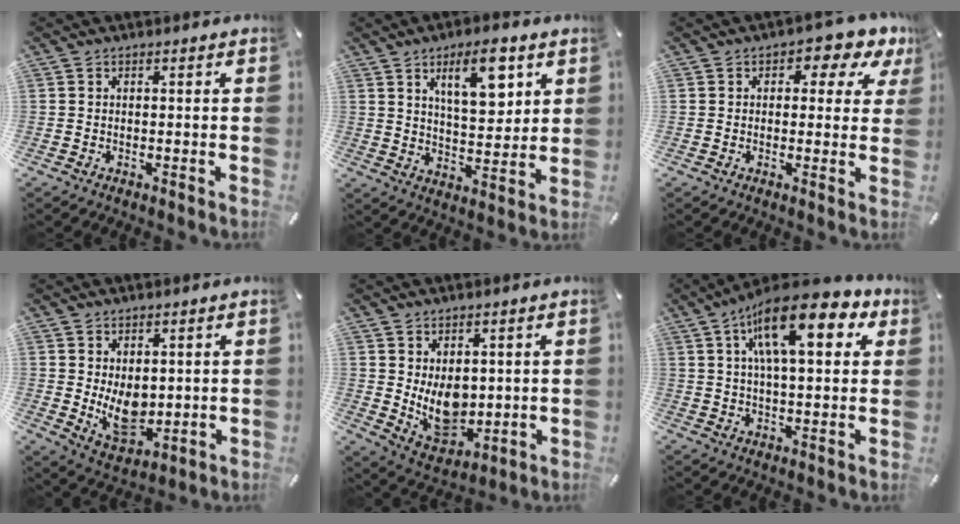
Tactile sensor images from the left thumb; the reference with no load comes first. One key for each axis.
{"total": 12.1, "fx": 6.4, "fy": 5.2, "fz": 8.9, "tx": -0.130, "ty": -0.024, "tz": 0.105}
{"total": 5.8, "fx": 2.4, "fy": 3.4, "fz": 4.0, "tx": -0.048, "ty": -0.009, "tz": 0.033}
{"total": 9.4, "fx": 0.8, "fy": 6.6, "fz": 6.7, "tx": -0.102, "ty": -0.012, "tz": 0.018}
{"total": 10.2, "fx": 1.6, "fy": 7.7, "fz": 6.5, "tx": -0.098, "ty": -0.024, "tz": 0.033}
{"total": 17.7, "fx": 7.9, "fy": 6.8, "fz": 14.4, "tx": -0.240, "ty": -0.019, "tz": 0.123}